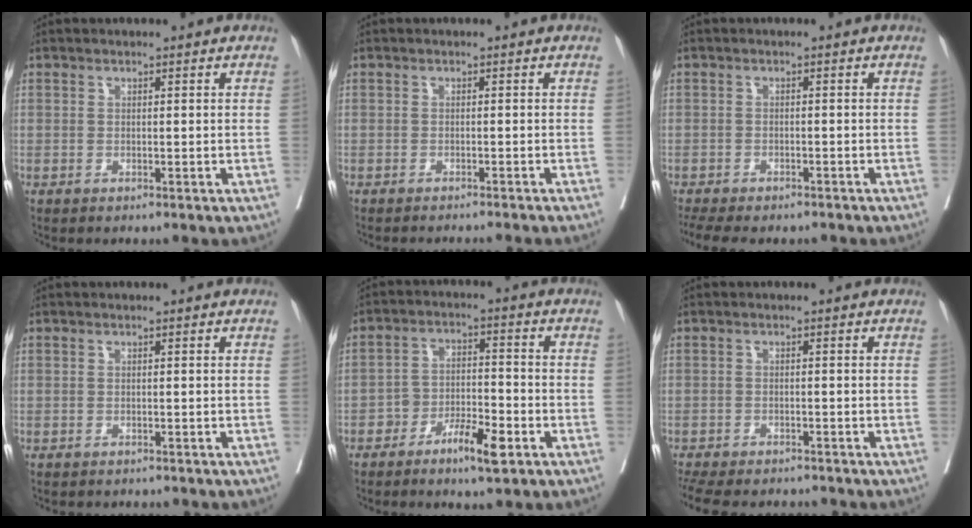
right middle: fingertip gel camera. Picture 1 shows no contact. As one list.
[{"total": 5.6, "force": [-5.2, -0.9, 2.0], "torque": [-0.011, -0.015, -0.066]}, {"total": 9.4, "force": [-8.1, 2.9, 3.9], "torque": [-0.069, -0.005, -0.112]}, {"total": 2.9, "force": [-2.7, 0.8, 0.7], "torque": [-0.017, -0.005, -0.033]}, {"total": 12.6, "force": [-7.4, 3.8, 9.5], "torque": [-0.166, 0.017, -0.124]}, {"total": 12.2, "force": [-10.9, 3.2, 4.5], "torque": [-0.101, -0.013, -0.146]}]